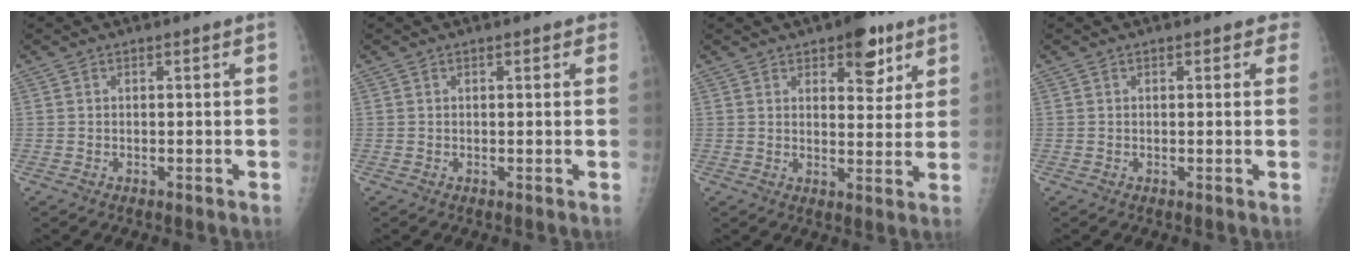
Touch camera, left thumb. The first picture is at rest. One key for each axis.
{"total": 1.3, "fx": 0.8, "fy": 0.7, "fz": 0.9, "tx": -0.005, "ty": 0.000, "tz": 0.005}
{"total": 8.6, "fx": 5.0, "fy": 4.2, "fz": 5.6, "tx": -0.044, "ty": -0.023, "tz": 0.065}
{"total": 2.2, "fx": 1.3, "fy": 1.3, "fz": 1.2, "tx": 0.005, "ty": 0.000, "tz": 0.010}